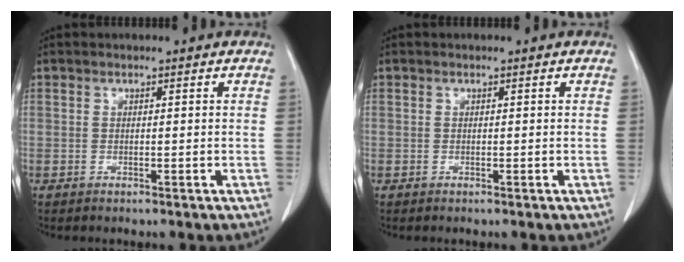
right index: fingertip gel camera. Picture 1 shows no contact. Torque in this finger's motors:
{"motor_torque": [0.00, 0.00, 0.00, 0.00]}